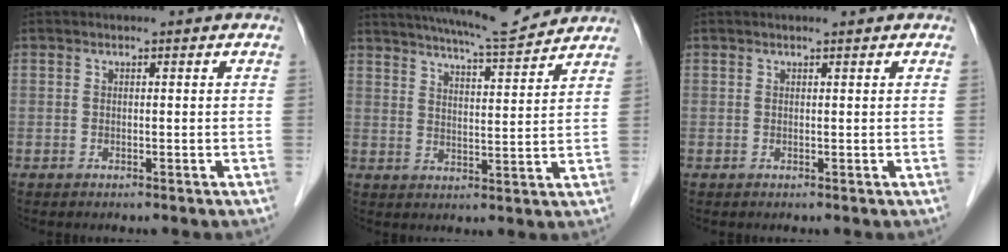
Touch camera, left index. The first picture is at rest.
{"total": 11.5, "force": [10.8, 0.1, 4.1], "torque": [-0.068, 0.006, 0.156]}
{"total": 1.1, "force": [0.9, 0.0, 0.5], "torque": [-0.009, 0.007, 0.016]}